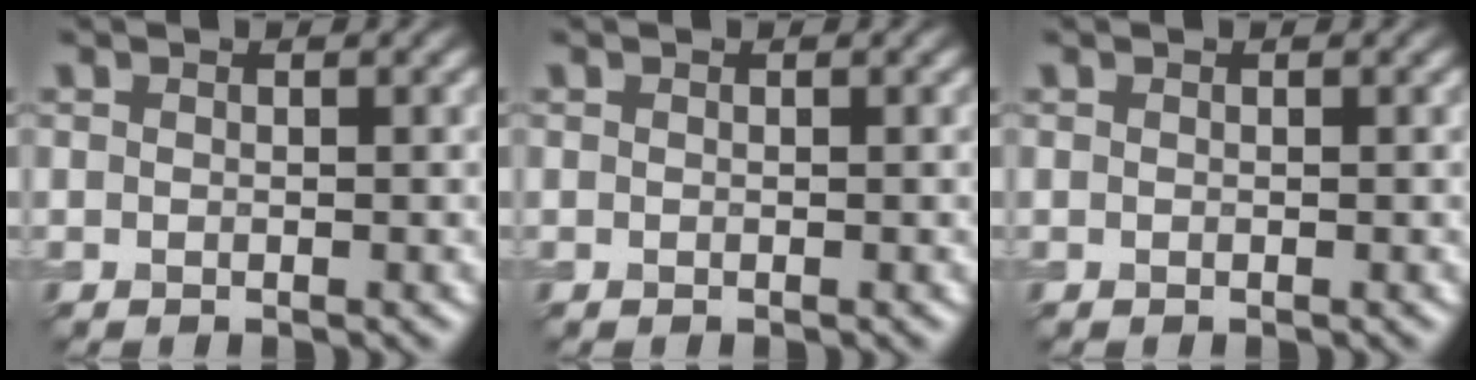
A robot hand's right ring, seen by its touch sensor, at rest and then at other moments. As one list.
[{"total": 0.0}, {"total": 0.0}]